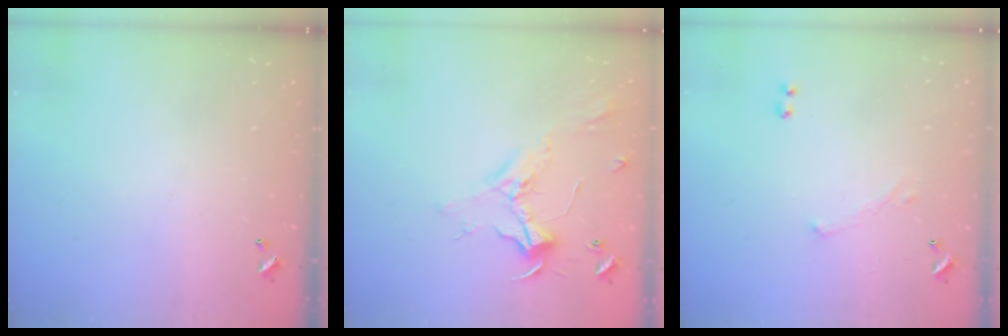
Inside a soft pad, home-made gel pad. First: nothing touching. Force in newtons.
{"total": 2.3, "press": 2.2, "slide": 0.9}
{"total": 1.6, "press": 1.5, "slide": 0.6}